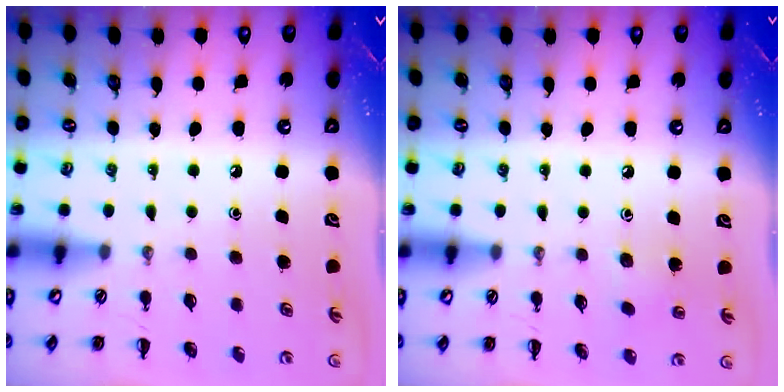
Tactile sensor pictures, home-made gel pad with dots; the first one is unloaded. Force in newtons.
{"total": 5.9, "press": 5.7, "slide": 1.2}